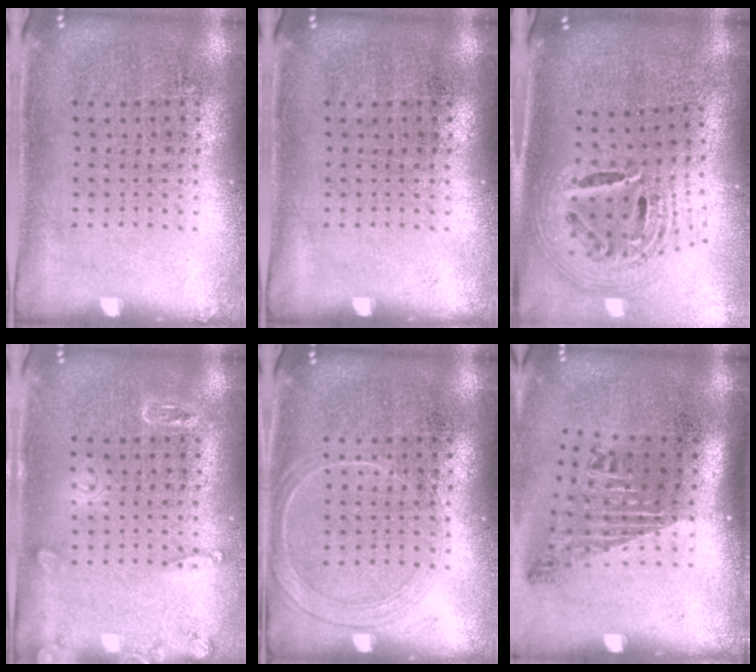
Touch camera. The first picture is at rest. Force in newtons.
{"total": 0.0}
{"total": 2.7, "press": 1.8, "slide": 1.9}
{"total": 1.8, "press": 1.8, "slide": 0.2}
{"total": 1.6, "press": 1.6, "slide": 0.2}
{"total": 1.8, "press": 1.2, "slide": 1.3}